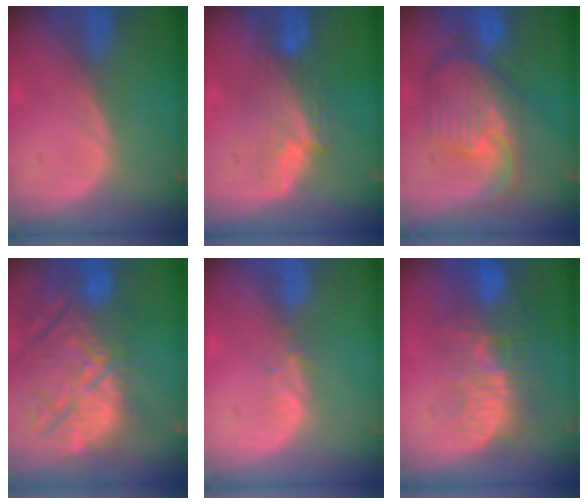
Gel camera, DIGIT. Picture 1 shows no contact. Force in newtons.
{"total": 5.5, "press": 5.4, "slide": 0.7}
{"total": 10.9, "press": 9.6, "slide": 5.2}
{"total": 15.0, "press": 12.9, "slide": 7.5}
{"total": 1.4, "press": 1.2, "slide": 0.6}
{"total": 10.5, "press": 9.5, "slide": 4.5}